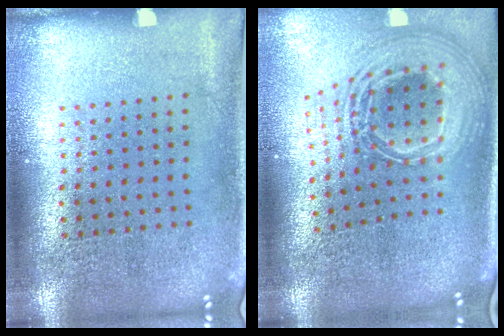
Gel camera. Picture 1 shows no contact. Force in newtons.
{"total": 2.7, "press": 1.9, "slide": 2.0}